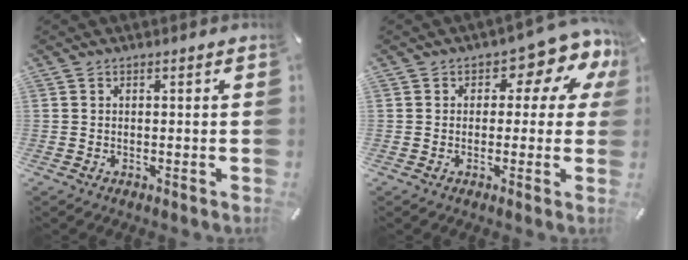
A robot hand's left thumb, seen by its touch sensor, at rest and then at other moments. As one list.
[{"total": 9.4, "force": [4.1, 5.1, 6.8], "torque": [-0.072, -0.037, 0.067]}]